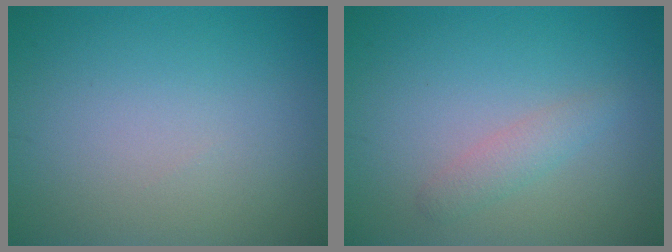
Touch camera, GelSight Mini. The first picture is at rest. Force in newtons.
{"total": 1.6, "press": 1.6, "slide": 0.1}